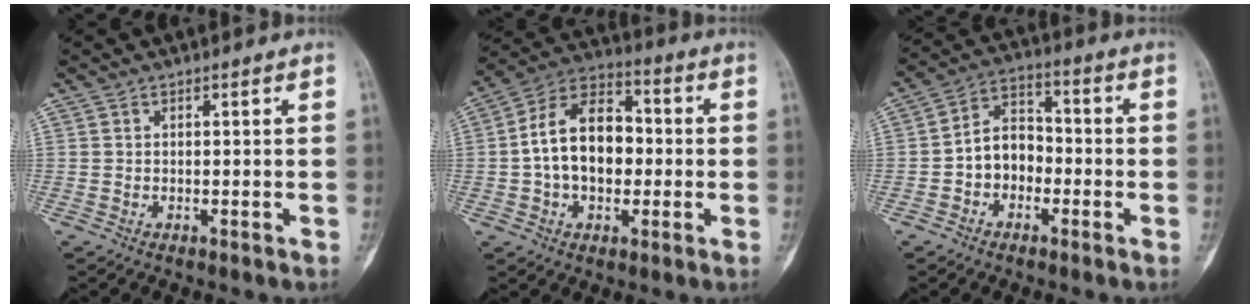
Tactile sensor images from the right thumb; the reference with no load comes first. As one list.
[{"total": 15.2, "force": [-0.4, 10.2, 11.2], "torque": [-0.165, 0.037, -0.015]}, {"total": 8.0, "force": [-2.0, 6.2, 4.6], "torque": [-0.052, 0.039, -0.051]}]